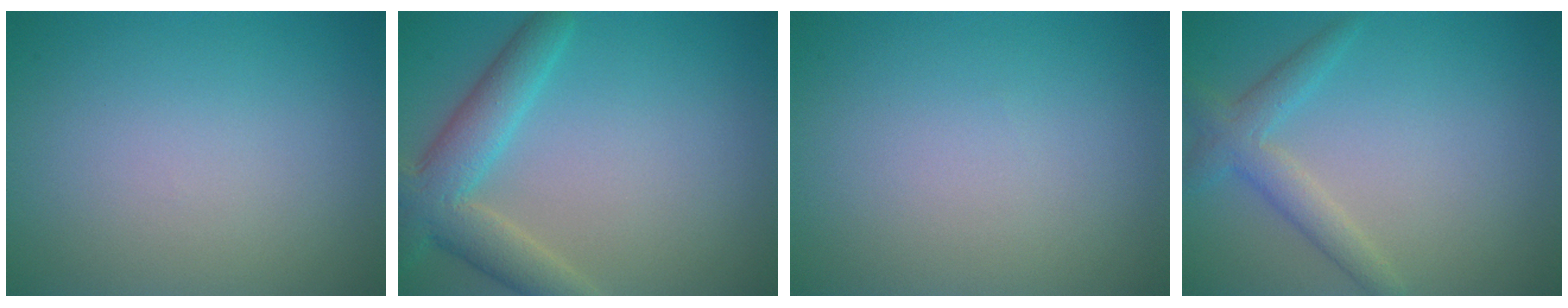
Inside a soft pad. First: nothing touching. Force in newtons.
{"total": 5.4, "press": 5.4, "slide": 0.2}
{"total": 0.0}
{"total": 2.8, "press": 2.8, "slide": 0.1}